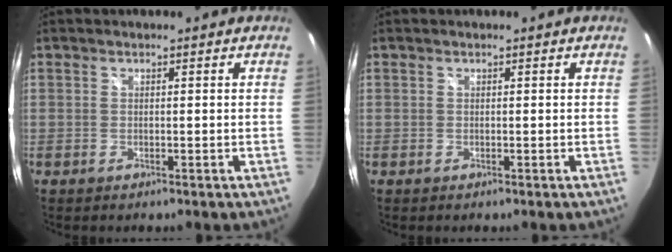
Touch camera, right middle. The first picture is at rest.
{"total": 0.0}